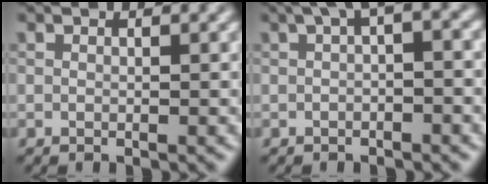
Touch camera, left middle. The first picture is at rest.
{"total": 2.9, "force": [0.5, 0.8, 2.7], "torque": [-0.039, 0.014, 0.002]}